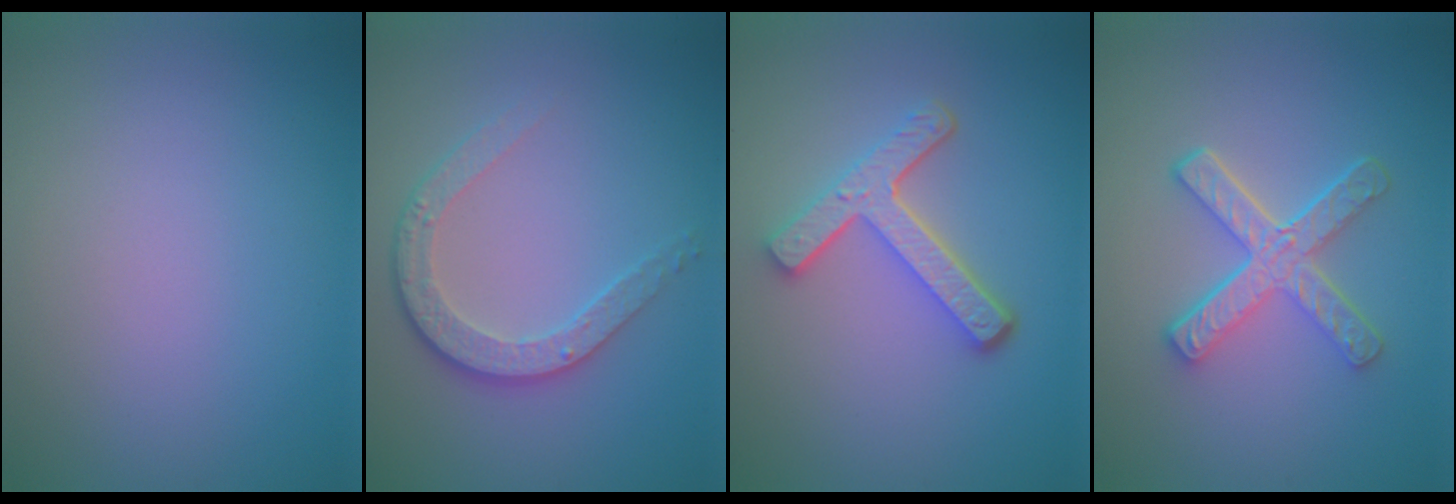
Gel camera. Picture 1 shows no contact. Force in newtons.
{"total": 3.8, "press": 2.8, "slide": 2.5}
{"total": 4.5, "press": 3.4, "slide": 3.0}
{"total": 4.9, "press": 3.5, "slide": 3.4}